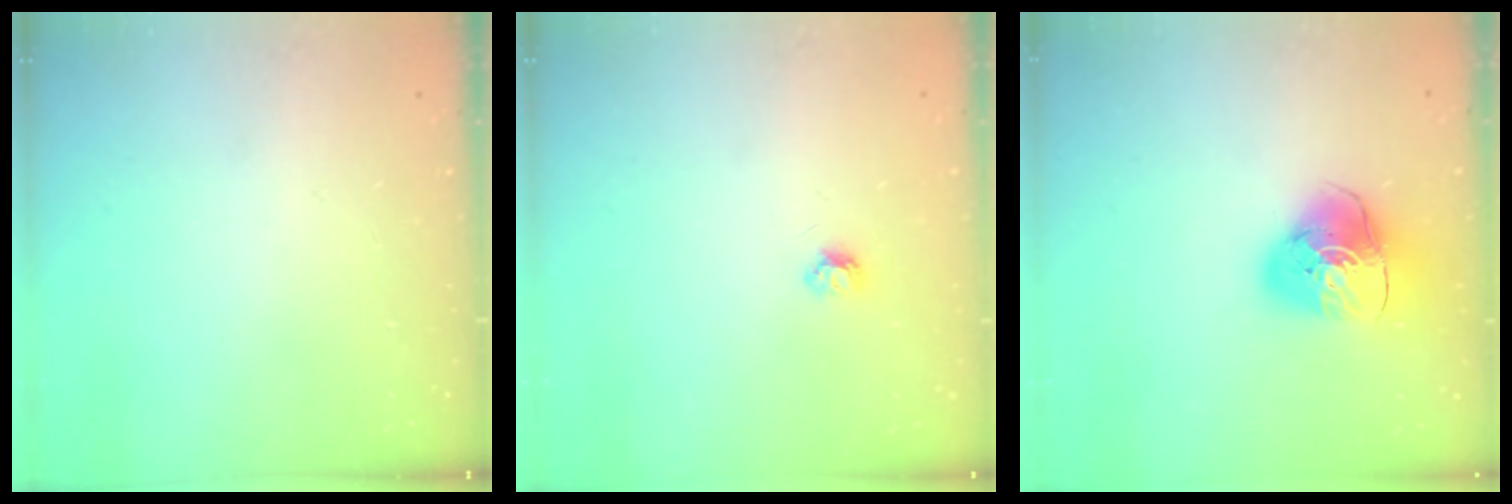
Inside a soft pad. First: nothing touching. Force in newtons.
{"total": 4.2, "press": 4.2, "slide": 0.6}
{"total": 12.7, "press": 12.6, "slide": 1.7}